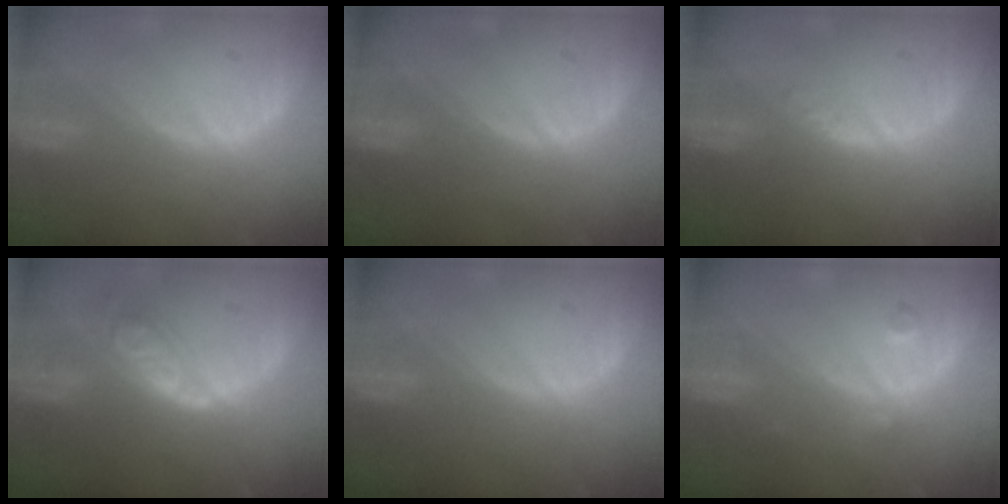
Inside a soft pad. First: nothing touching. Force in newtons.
{"total": 0.0}
{"total": 1.1, "press": 1.1, "slide": 0.1}
{"total": 6.3, "press": 5.5, "slide": 3.0}
{"total": 0.0}
{"total": 2.0, "press": 2.0, "slide": 0.2}